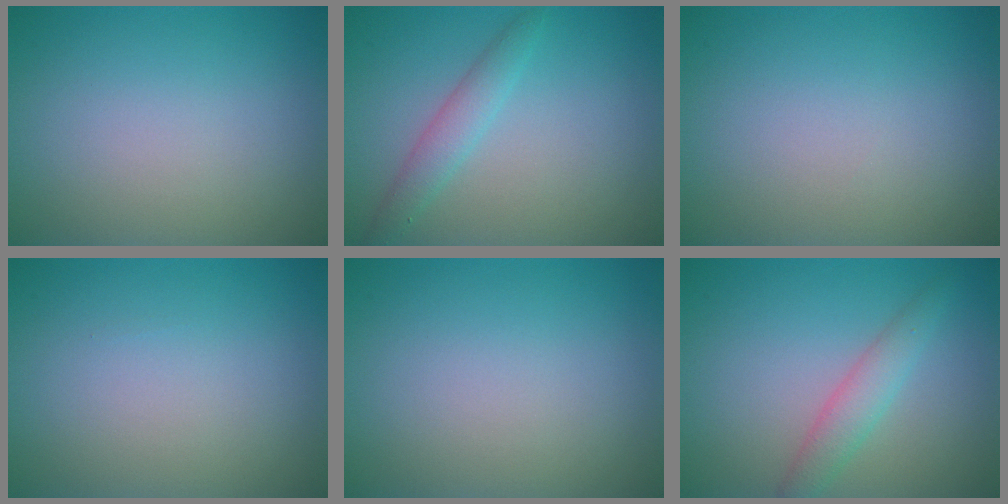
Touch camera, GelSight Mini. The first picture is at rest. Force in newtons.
{"total": 2.2, "press": 2.2, "slide": 0.1}
{"total": 0.0}
{"total": 0.0}
{"total": 0.0}
{"total": 2.5, "press": 2.5, "slide": 0.1}